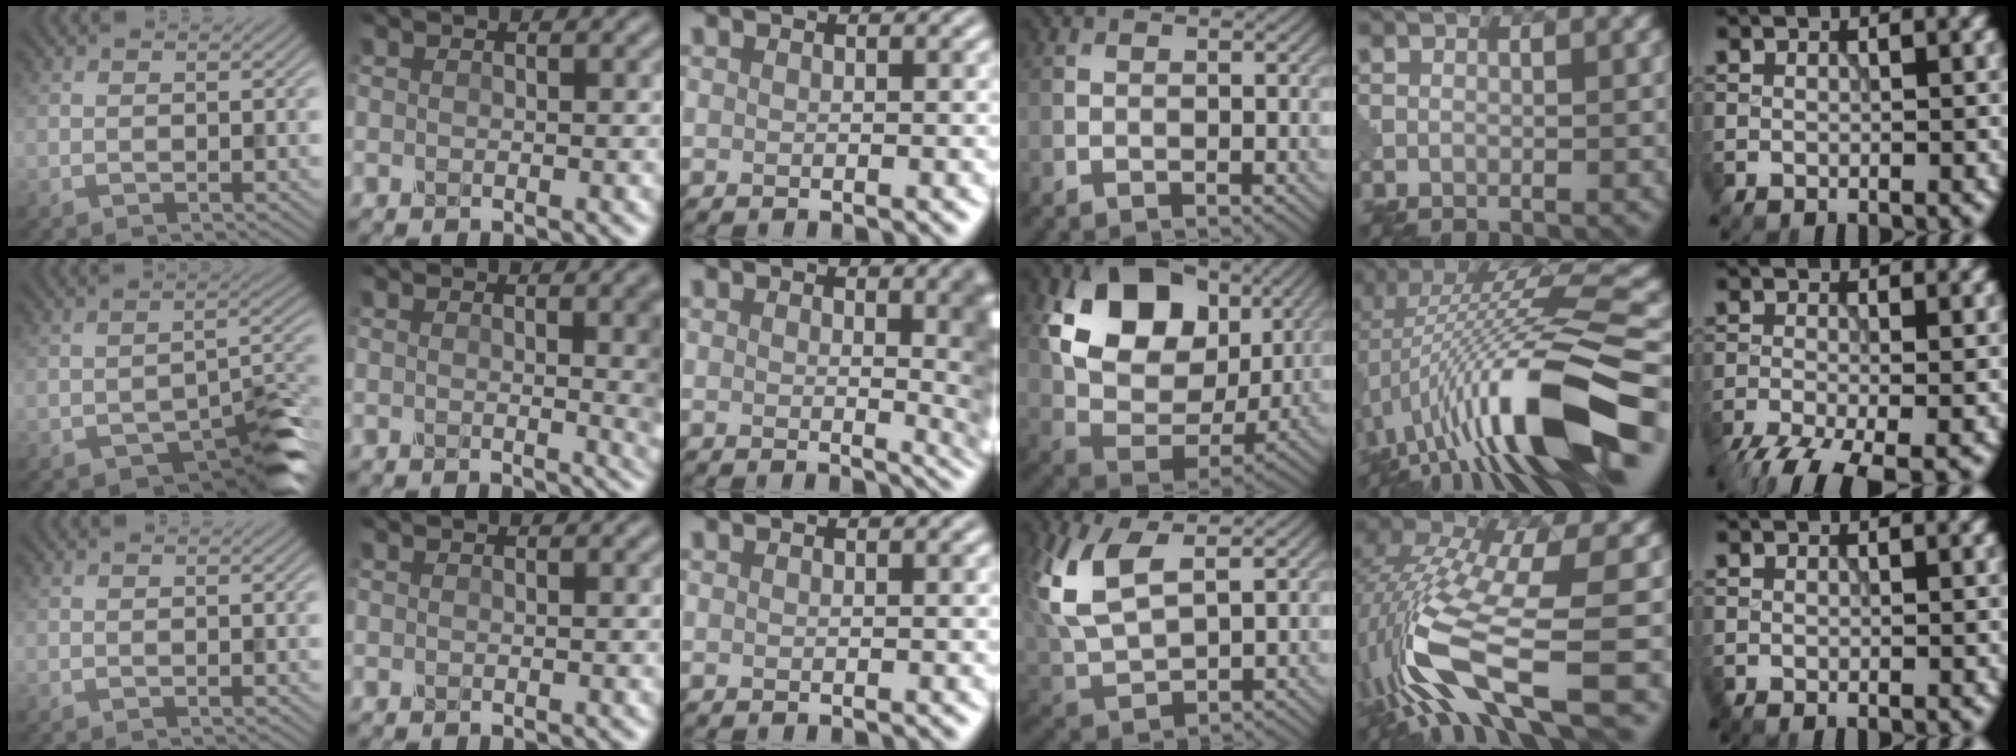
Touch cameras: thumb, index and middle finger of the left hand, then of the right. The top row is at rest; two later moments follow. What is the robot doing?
{"motion": "disassemble", "object": "pitcher"}